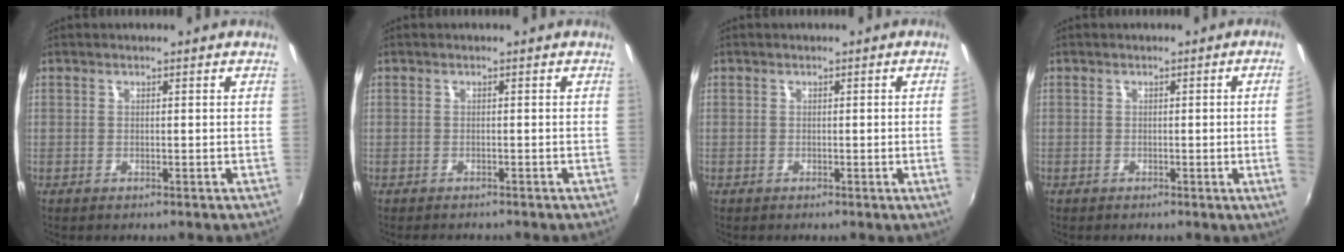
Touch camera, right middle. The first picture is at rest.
{"total": 1.9, "force": [-1.8, 0.6, 0.5], "torque": [-0.014, -0.012, -0.028]}
{"total": 1.7, "force": [0.0, -1.0, 1.4], "torque": [-0.014, -0.011, 0.002]}
{"total": 3.5, "force": [0.0, -1.6, 3.1], "torque": [-0.047, -0.009, 0.004]}